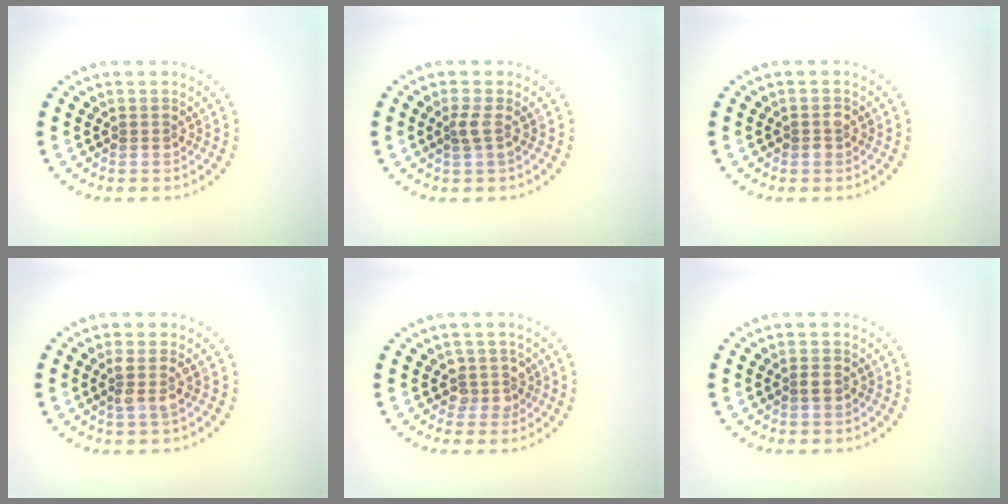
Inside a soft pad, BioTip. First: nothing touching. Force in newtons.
{"total": 1.3, "press": 1.0, "slide": 0.7}
{"total": 1.1, "press": 1.0, "slide": 0.4}
{"total": 1.7, "press": 1.5, "slide": 0.8}
{"total": 2.1, "press": 1.6, "slide": 1.2}
{"total": 1.1, "press": 1.0, "slide": 0.4}